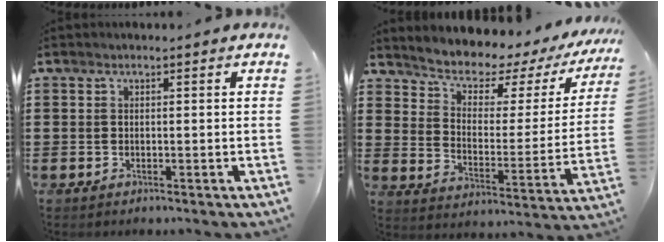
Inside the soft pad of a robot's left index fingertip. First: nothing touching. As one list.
[{"total": 5.0, "force": [4.5, 1.7, 1.2], "torque": [-0.046, -0.043, 0.069]}]